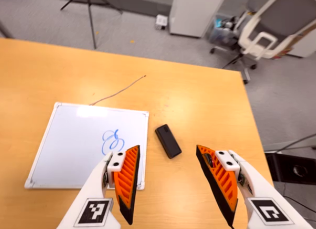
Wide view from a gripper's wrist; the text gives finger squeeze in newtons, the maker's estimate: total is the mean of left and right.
{"total": 0.0}